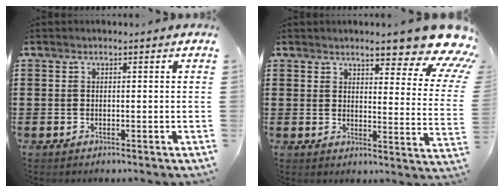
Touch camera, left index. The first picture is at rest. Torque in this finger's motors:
{"motor_torque": [1.45, -0.69, 0.73, 0.17]}